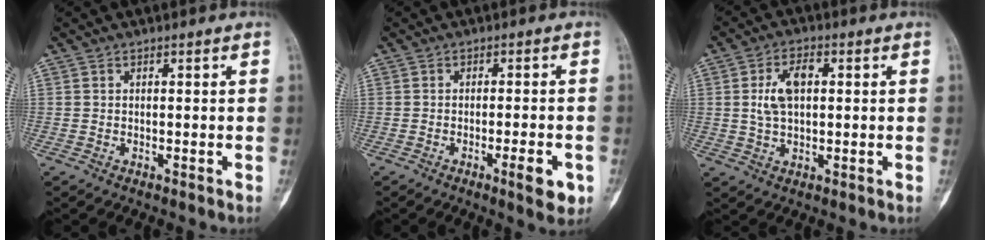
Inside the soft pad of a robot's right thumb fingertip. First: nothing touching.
{"total": 5.2, "force": [-2.2, 1.2, 4.6], "torque": [-0.058, 0.003, -0.026]}
{"total": 6.9, "force": [1.1, 3.9, 5.6], "torque": [-0.104, 0.009, 0.021]}